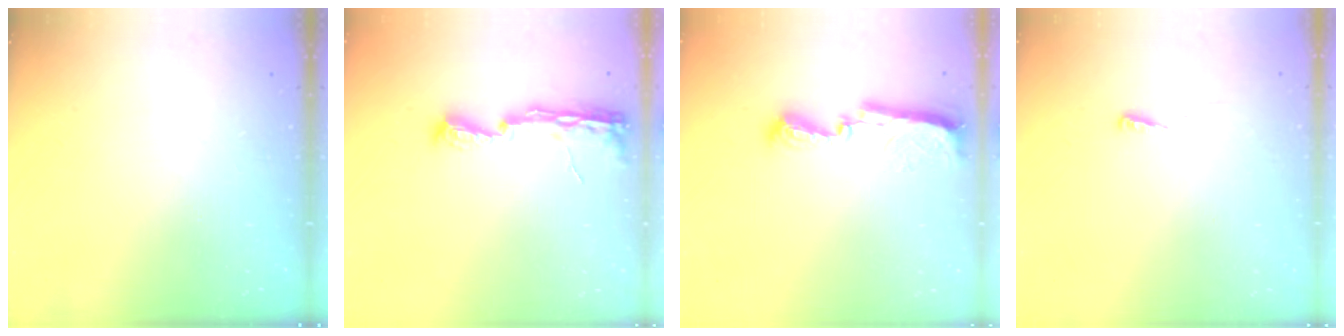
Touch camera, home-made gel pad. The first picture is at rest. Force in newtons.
{"total": 8.0, "press": 8.0, "slide": 0.7}
{"total": 8.3, "press": 8.3, "slide": 0.9}
{"total": 3.1, "press": 3.0, "slide": 0.9}